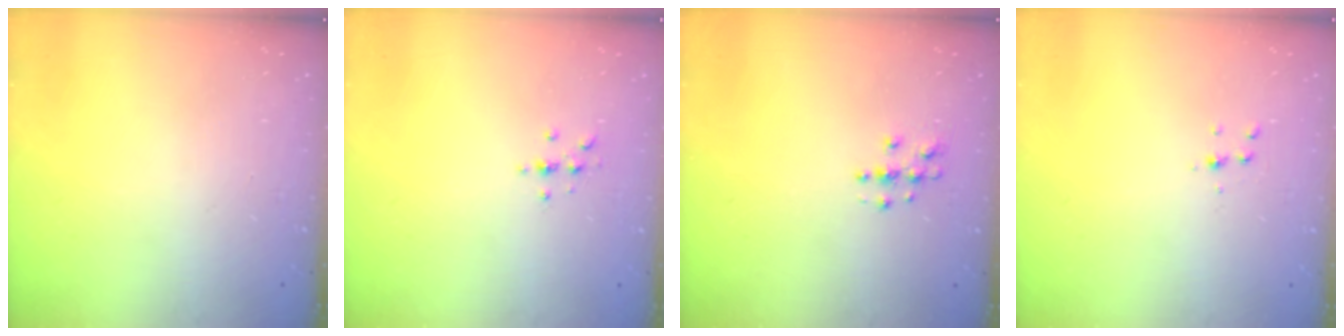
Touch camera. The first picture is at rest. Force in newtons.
{"total": 2.3, "press": 2.3, "slide": 0.2}
{"total": 3.7, "press": 3.7, "slide": 0.2}
{"total": 4.4, "press": 4.3, "slide": 0.4}